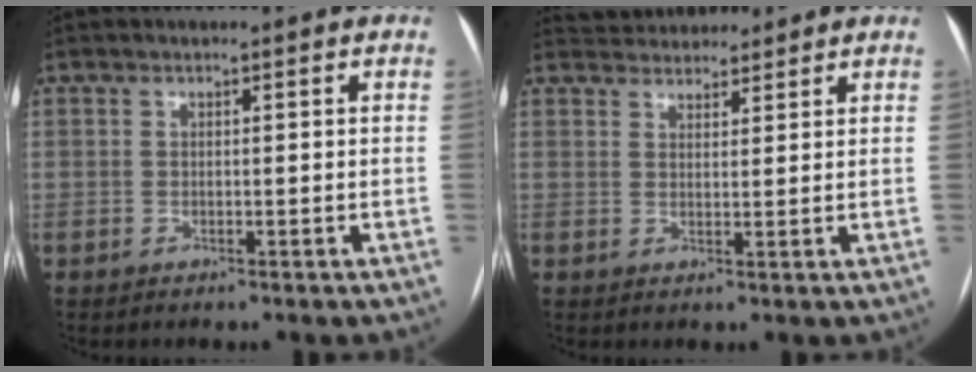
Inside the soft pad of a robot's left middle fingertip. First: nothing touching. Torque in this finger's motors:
{"motor_torque": [0.20, -0.22, 0.01, -0.01]}